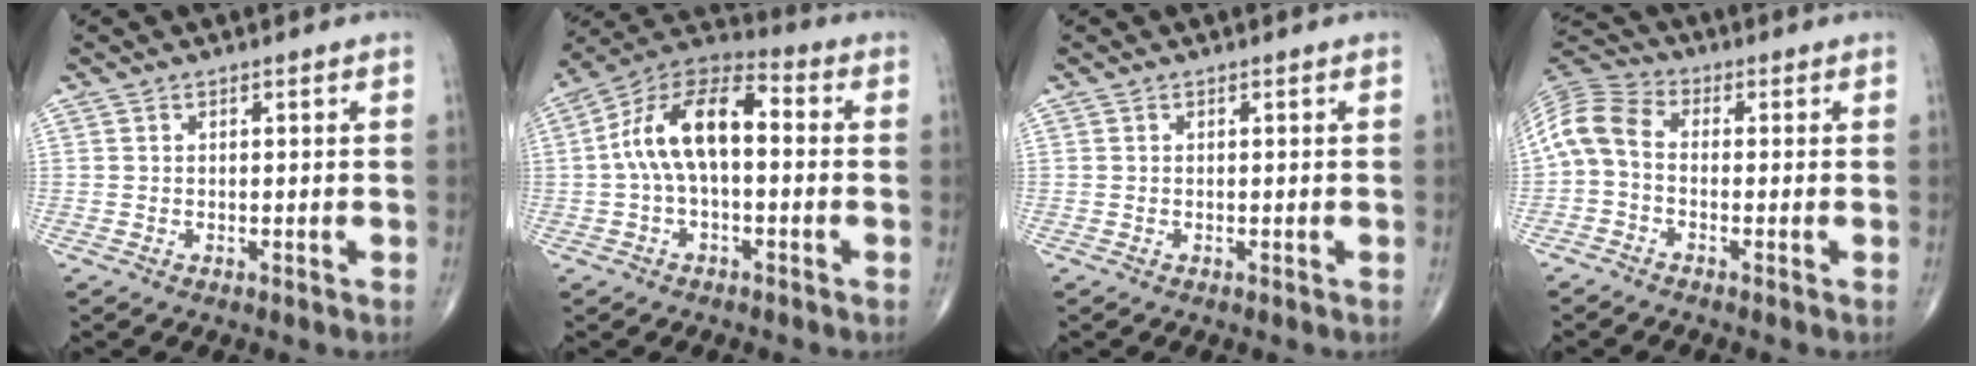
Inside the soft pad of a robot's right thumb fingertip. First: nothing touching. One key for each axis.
{"total": 13.9, "fx": 0.3, "fy": 7.0, "fz": 12.0, "tx": -0.216, "ty": 0.047, "tz": -0.007}
{"total": 0.0}
{"total": 7.9, "fx": -0.9, "fy": 5.0, "fz": 6.0, "tx": -0.119, "ty": 0.023, "tz": -0.039}